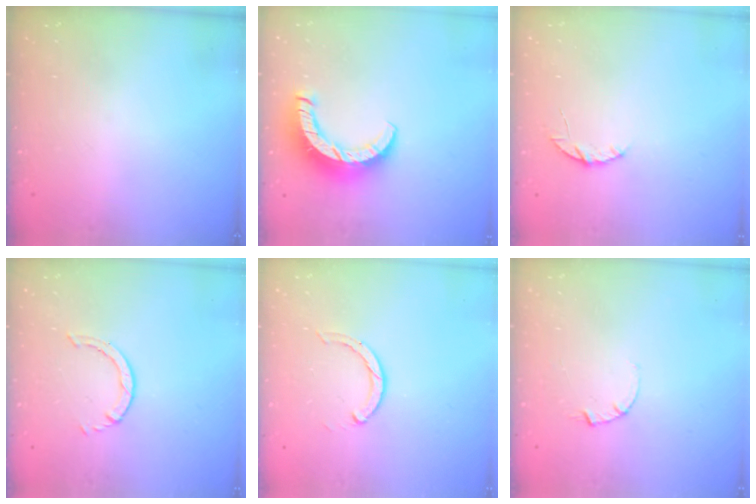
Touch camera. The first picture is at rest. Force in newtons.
{"total": 10.4, "press": 10.4, "slide": 1.1}
{"total": 4.2, "press": 4.2, "slide": 0.5}
{"total": 0.8, "press": 0.7, "slide": 0.1}
{"total": 2.2, "press": 2.2, "slide": 0.3}
{"total": 2.5, "press": 2.5, "slide": 0.3}